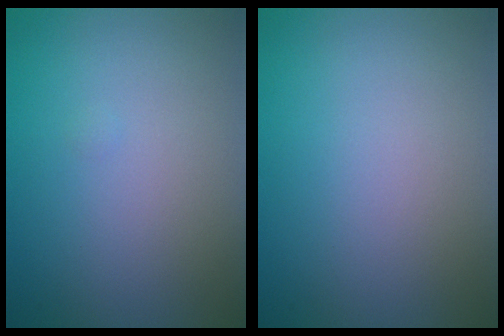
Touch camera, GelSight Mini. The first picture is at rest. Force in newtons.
{"total": 0.0}